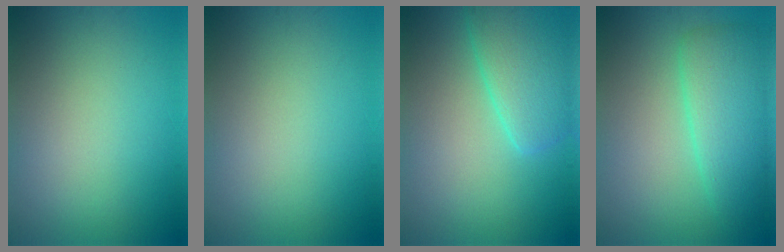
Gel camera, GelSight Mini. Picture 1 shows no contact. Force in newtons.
{"total": 0.0}
{"total": 5.3, "press": 5.3, "slide": 0.2}
{"total": 5.0, "press": 5.0, "slide": 0.3}